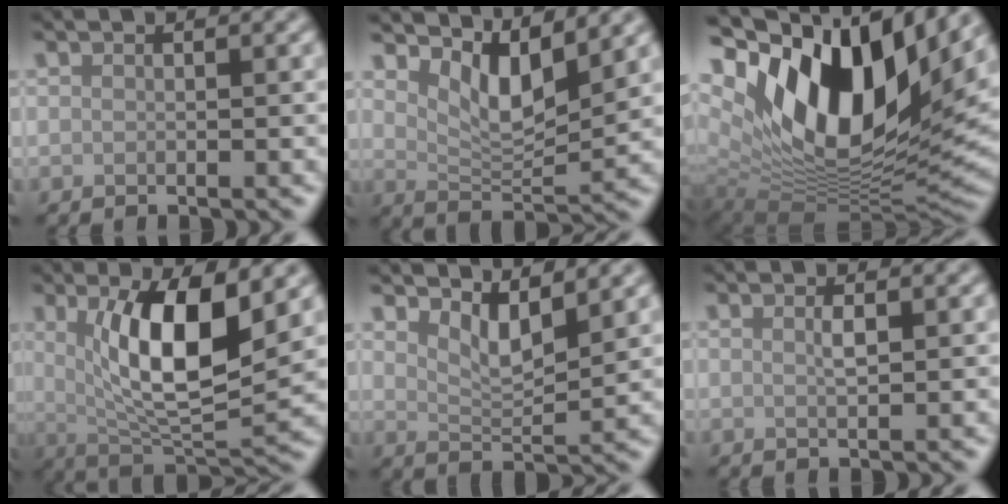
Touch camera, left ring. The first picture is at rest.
{"total": 5.0, "force": [3.1, 1.8, 3.5], "torque": [-0.070, -0.015, 0.053]}
{"total": 17.3, "force": [6.4, 8.7, 13.5], "torque": [-0.250, 0.008, 0.110]}
{"total": 8.9, "force": [2.1, 2.9, 8.2], "torque": [-0.139, -0.017, 0.044]}
{"total": 3.5, "force": [2.4, 1.0, 2.3], "torque": [-0.049, -0.010, 0.044]}
{"total": 1.0, "force": [0.3, 0.2, 0.9], "torque": [-0.017, 0.001, 0.005]}